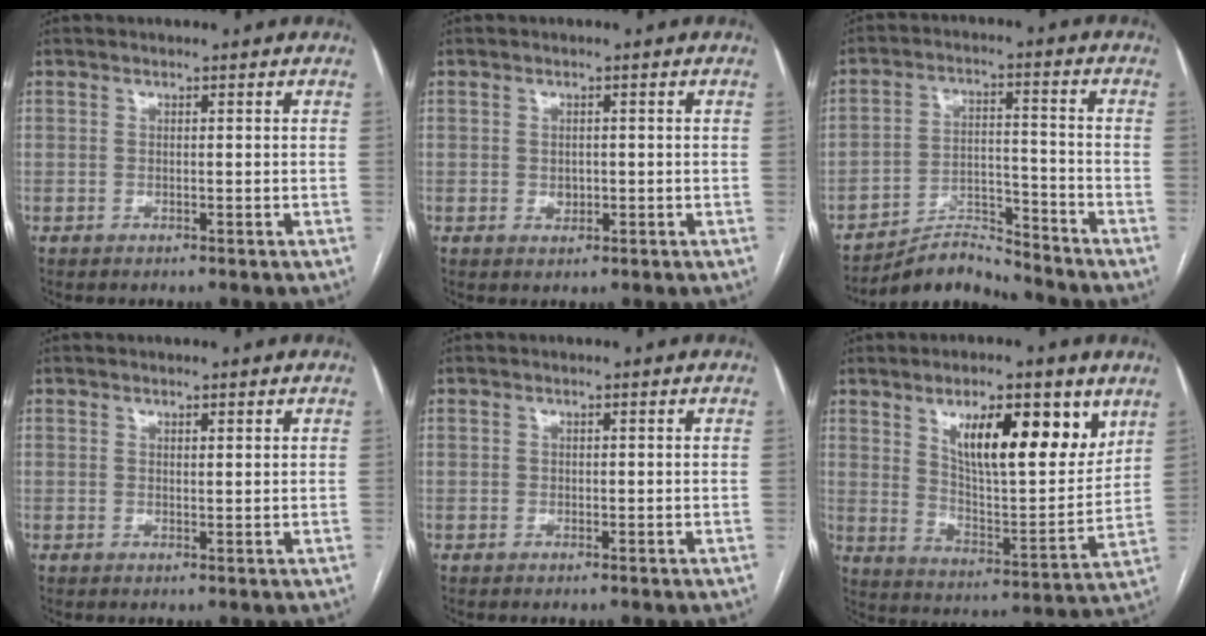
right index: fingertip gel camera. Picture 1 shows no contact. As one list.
[{"total": 1.7, "force": [-0.2, 1.3, 1.1], "torque": [-0.016, 0.001, 0.001]}, {"total": 7.0, "force": [-6.9, 0.1, -1.0], "torque": [0.016, 0.023, -0.120]}, {"total": 0.9, "force": [0.7, -0.1, 0.5], "torque": [-0.010, -0.003, 0.010]}, {"total": 0.0}, {"total": 16.1, "force": [8.4, 4.2, 13.1], "torque": [-0.199, -0.007, 0.143]}]